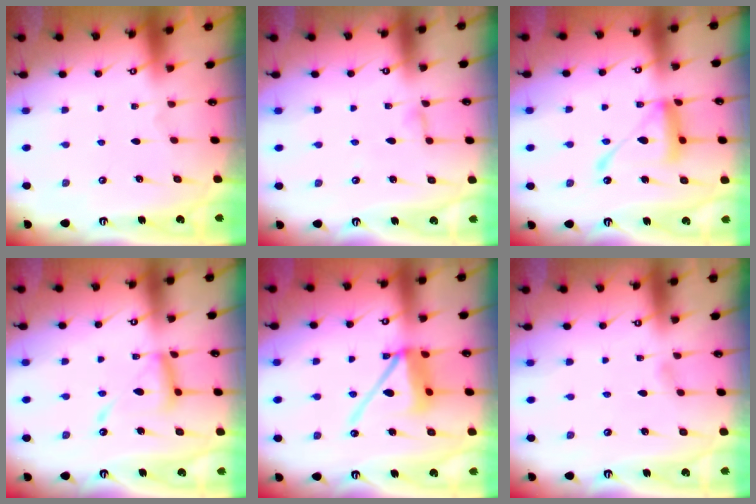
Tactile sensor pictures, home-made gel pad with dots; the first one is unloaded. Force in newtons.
{"total": 2.3, "press": 2.3, "slide": 0.2}
{"total": 13.9, "press": 13.8, "slide": 1.4}
{"total": 13.5, "press": 13.4, "slide": 1.1}
{"total": 12.1, "press": 12.0, "slide": 1.6}
{"total": 2.3, "press": 2.3, "slide": 0.3}